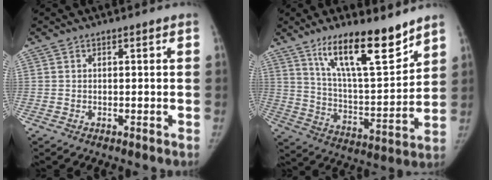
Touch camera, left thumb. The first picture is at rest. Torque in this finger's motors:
{"motor_torque": [0.48, -0.13, 1.41, -1.36, 0.43]}